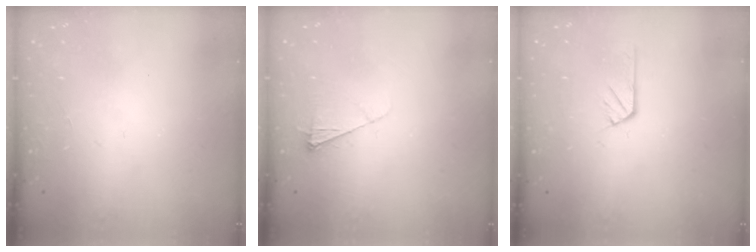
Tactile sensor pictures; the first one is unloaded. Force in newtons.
{"total": 4.8, "press": 4.8, "slide": 0.6}
{"total": 3.1, "press": 3.1, "slide": 0.1}